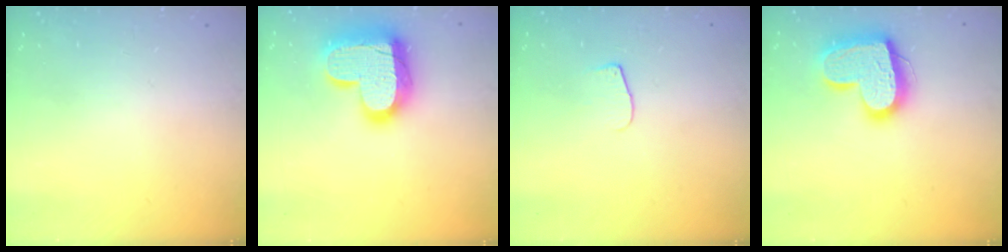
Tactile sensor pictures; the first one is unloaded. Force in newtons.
{"total": 19.3, "press": 19.2, "slide": 1.5}
{"total": 6.2, "press": 6.2, "slide": 0.7}
{"total": 17.5, "press": 17.4, "slide": 1.6}